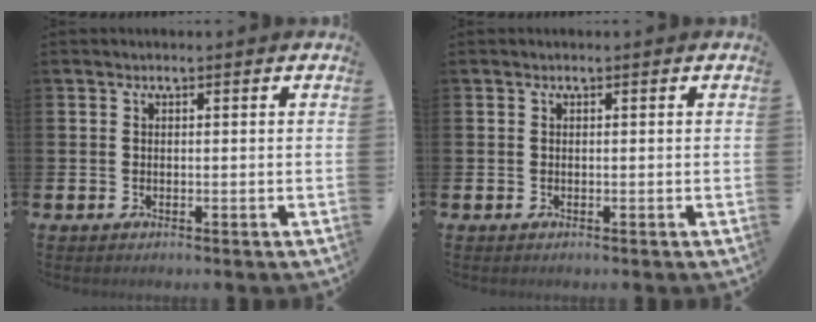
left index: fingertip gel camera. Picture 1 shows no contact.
{"total": 0.0}